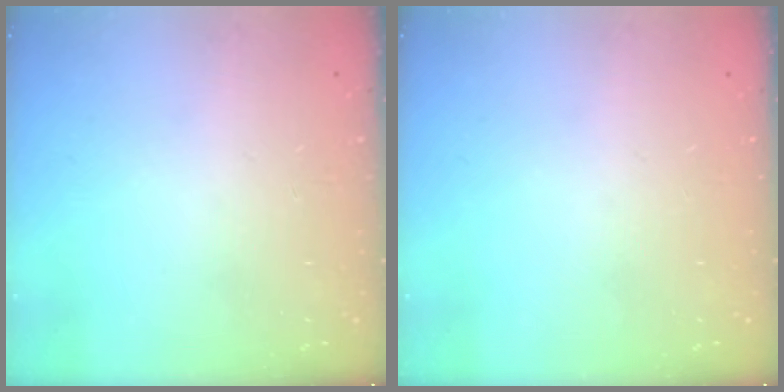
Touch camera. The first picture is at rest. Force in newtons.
{"total": 0.0}